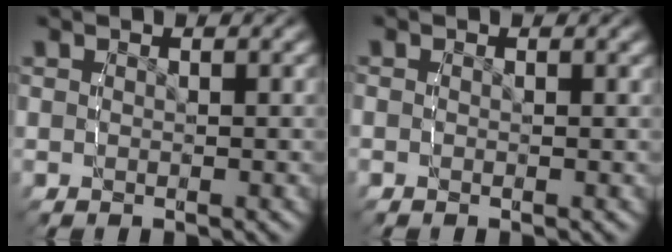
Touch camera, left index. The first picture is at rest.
{"total": 0.6, "force": [-0.4, 0.5, 0.1], "torque": [0.003, -0.004, -0.010]}